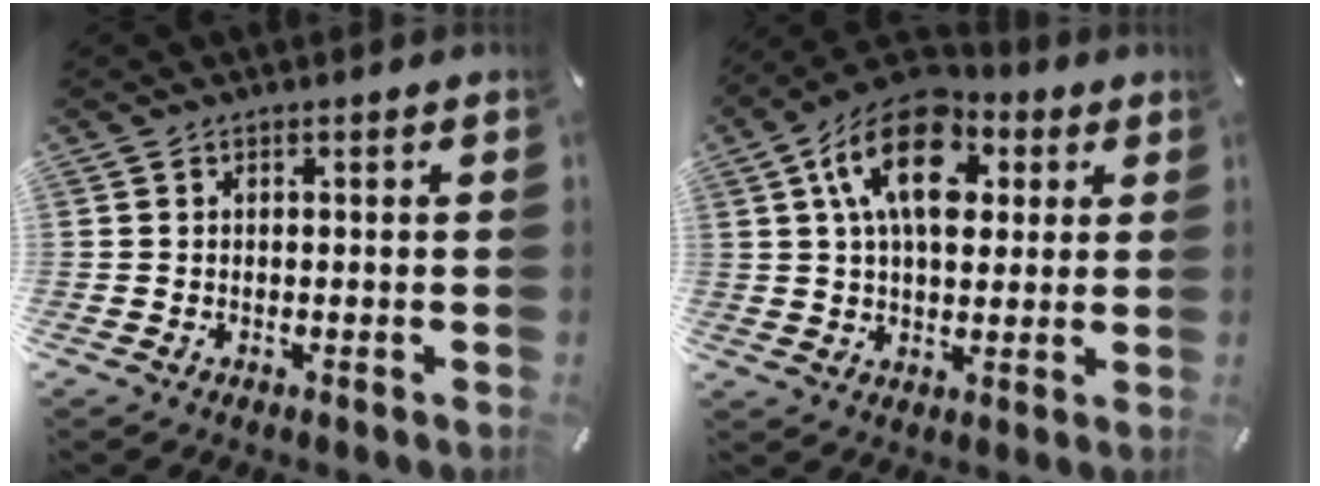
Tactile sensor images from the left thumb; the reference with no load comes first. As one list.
[{"total": 16.3, "force": [4.8, 10.3, 11.7], "torque": [-0.194, 0.000, 0.082]}]